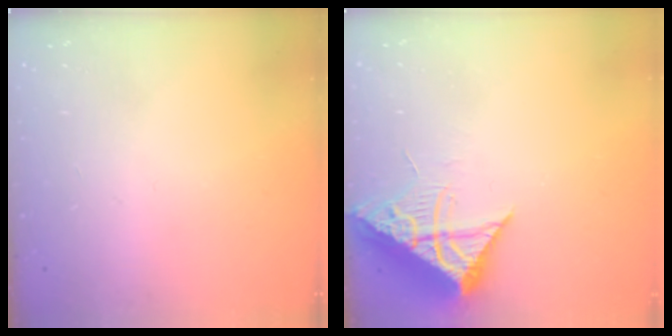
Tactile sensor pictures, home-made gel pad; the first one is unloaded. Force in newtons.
{"total": 9.7, "press": 9.7, "slide": 1.0}